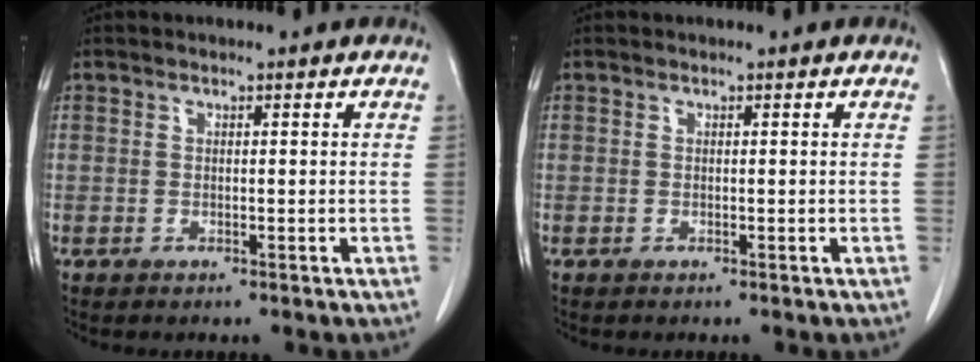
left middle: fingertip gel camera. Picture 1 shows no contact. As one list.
[{"total": 0.0}]